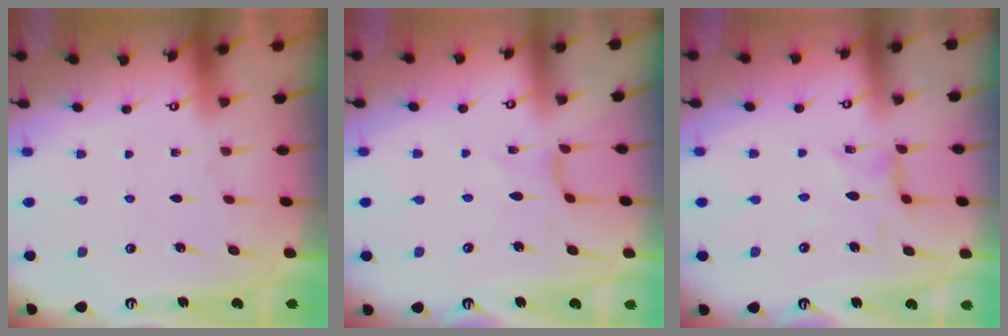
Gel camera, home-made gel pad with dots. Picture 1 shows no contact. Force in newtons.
{"total": 0.0}
{"total": 2.1, "press": 2.1, "slide": 0.3}